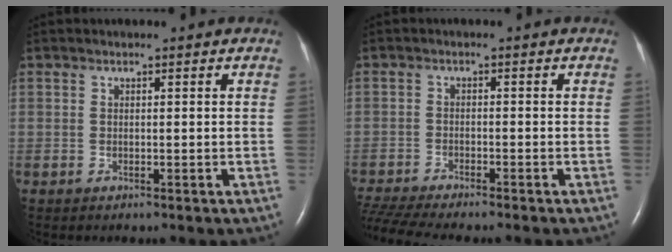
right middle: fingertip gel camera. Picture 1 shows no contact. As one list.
[{"total": 10.3, "force": [-9.2, 0.6, 4.6], "torque": [-0.083, -0.010, -0.149]}]